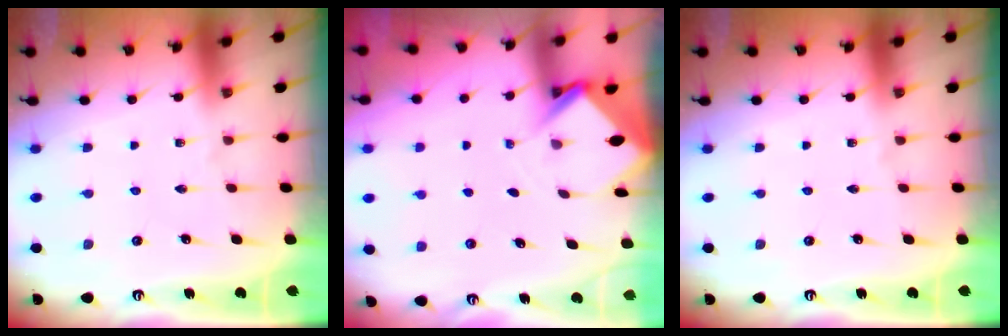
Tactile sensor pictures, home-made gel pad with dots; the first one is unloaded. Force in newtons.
{"total": 2.9, "press": 2.9, "slide": 0.3}
{"total": 0.0}